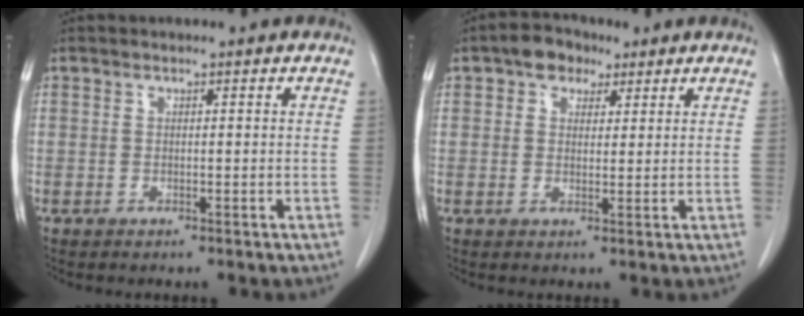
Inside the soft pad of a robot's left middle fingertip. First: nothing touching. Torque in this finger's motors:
{"motor_torque": [0.17, -0.09, 0.01, 0.01]}